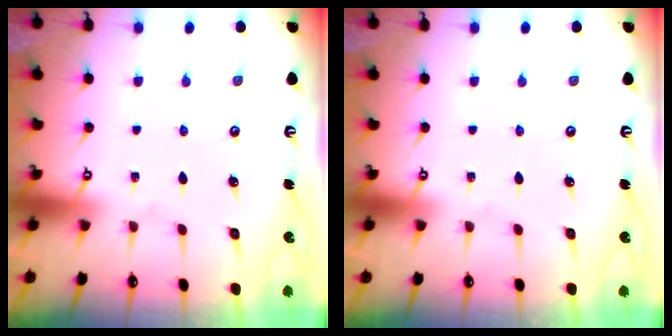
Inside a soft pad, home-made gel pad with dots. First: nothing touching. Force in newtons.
{"total": 0.0}